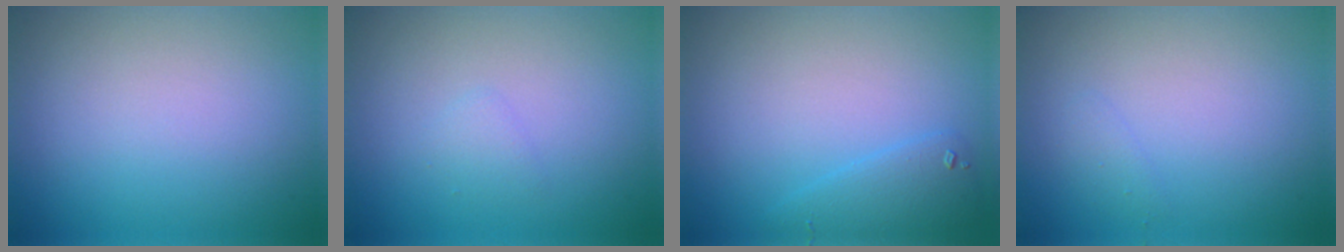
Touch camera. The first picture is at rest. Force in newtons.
{"total": 0.8, "press": 0.8, "slide": 0.1}
{"total": 2.1, "press": 2.1, "slide": 0.2}
{"total": 0.8, "press": 0.8, "slide": 0.0}